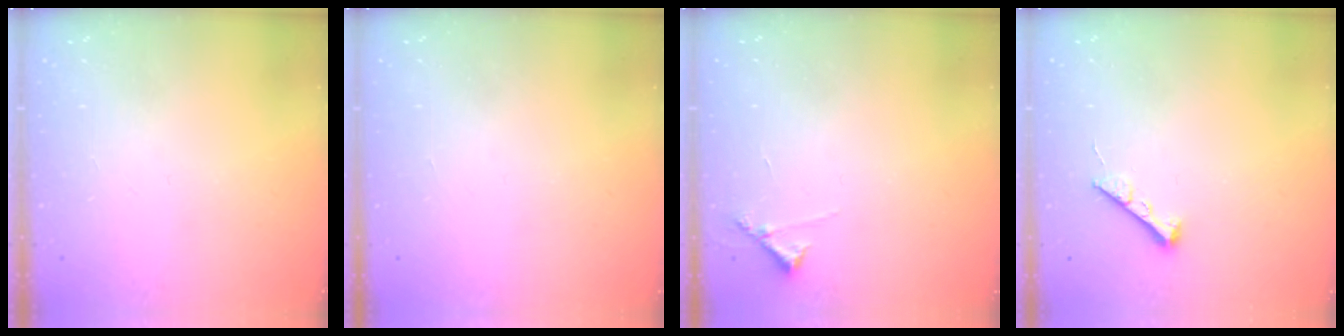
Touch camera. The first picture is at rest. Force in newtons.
{"total": 1.5, "press": 1.5, "slide": 0.1}
{"total": 5.7, "press": 5.7, "slide": 0.3}
{"total": 5.4, "press": 5.4, "slide": 0.8}